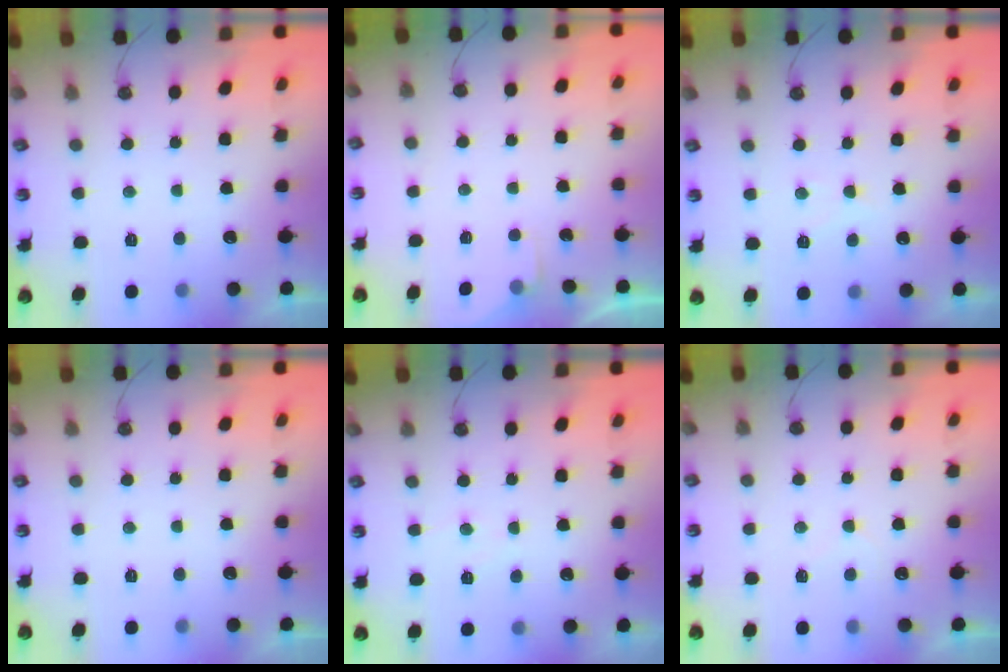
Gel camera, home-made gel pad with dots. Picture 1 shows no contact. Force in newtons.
{"total": 2.9, "press": 2.8, "slide": 0.4}
{"total": 4.9, "press": 4.8, "slide": 0.7}
{"total": 0.0}
{"total": 4.6, "press": 4.6, "slide": 0.6}
{"total": 5.3, "press": 5.3, "slide": 0.5}